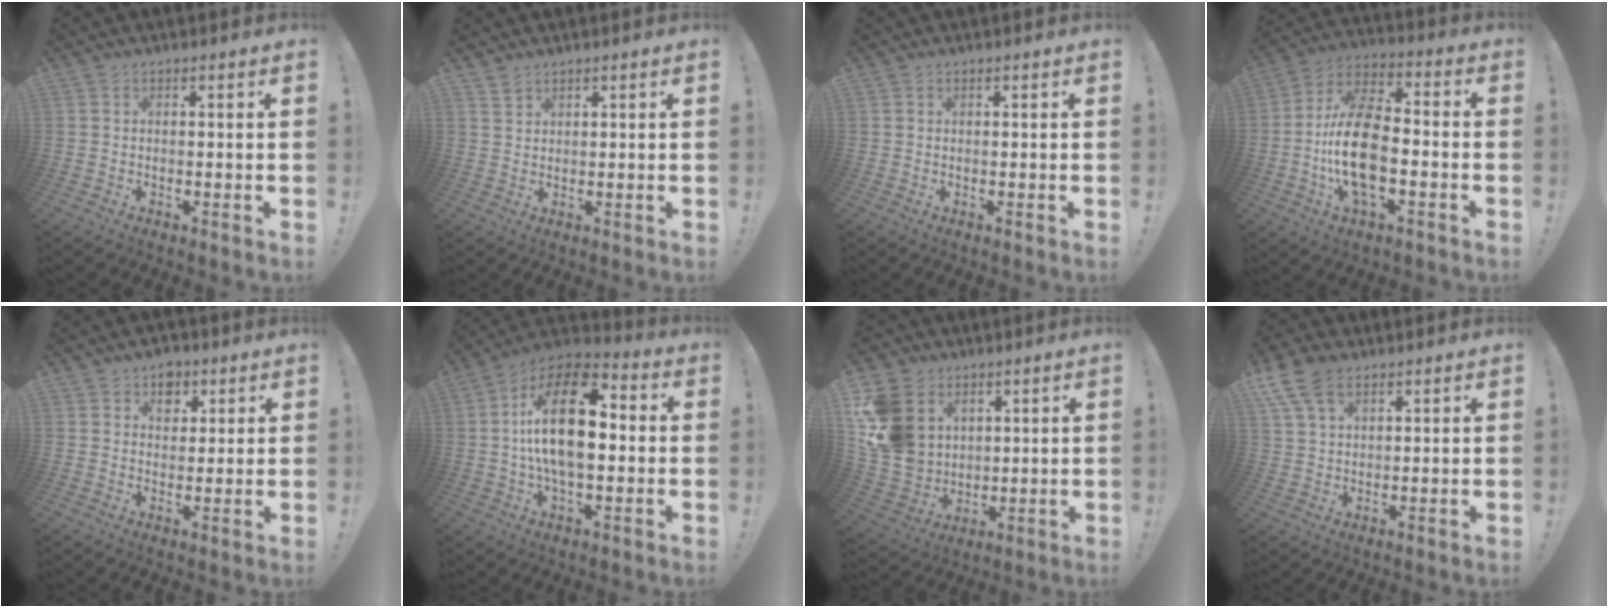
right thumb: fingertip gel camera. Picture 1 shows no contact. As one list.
[{"total": 2.1, "force": [1.8, 0.9, 0.6], "torque": [-0.002, -0.015, 0.034]}, {"total": 0.0}, {"total": 18.1, "force": [-4.1, 9.6, 14.8], "torque": [-0.295, 0.018, -0.069]}, {"total": 6.4, "force": [3.3, 5.2, 2.0], "torque": [-0.010, -0.017, 0.059]}, {"total": 20.8, "force": [0.6, 10.7, 17.8], "torque": [-0.311, 0.011, 0.003]}, {"total": 15.6, "force": [5.7, 12.4, 7.5], "torque": [-0.152, -0.026, 0.117]}, {"total": 9.6, "force": [5.6, 5.1, 5.9], "torque": [-0.116, -0.015, 0.109]}]